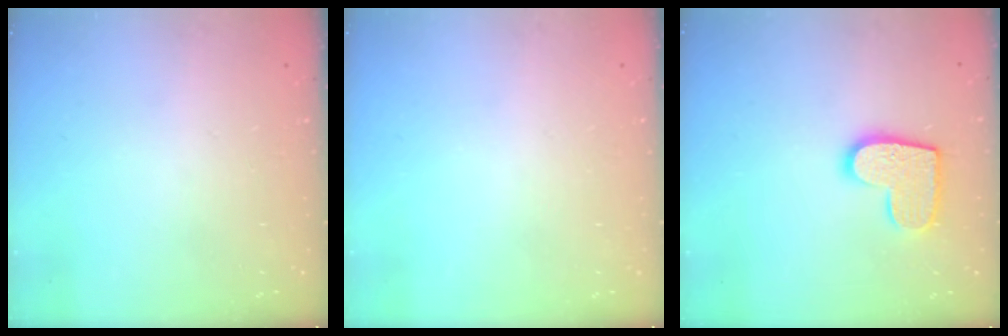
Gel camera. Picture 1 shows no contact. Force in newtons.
{"total": 0.0}
{"total": 12.1, "press": 12.0, "slide": 0.6}